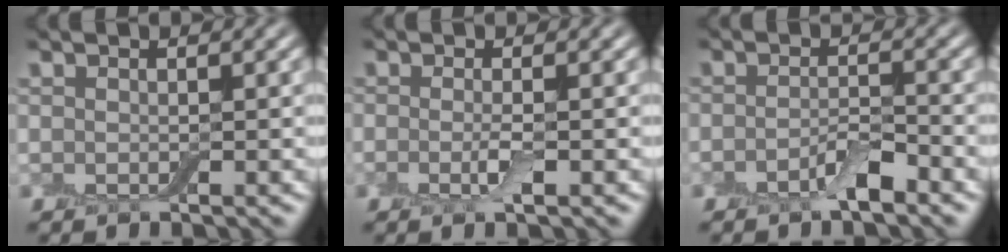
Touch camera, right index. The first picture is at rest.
{"total": 1.7, "force": [-0.4, 0.3, 1.6], "torque": [-0.034, -0.007, -0.013]}
{"total": 2.4, "force": [-1.5, 0.7, 1.7], "torque": [-0.033, 0.004, -0.030]}